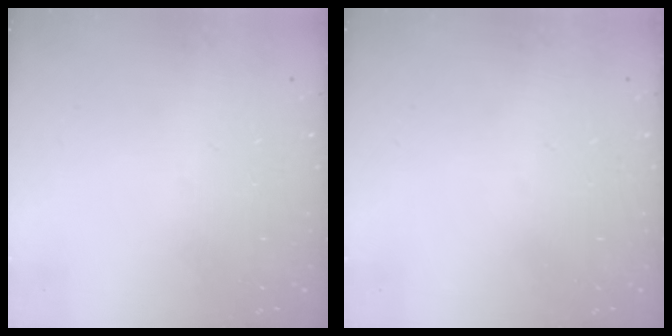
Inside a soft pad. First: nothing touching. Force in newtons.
{"total": 0.0}